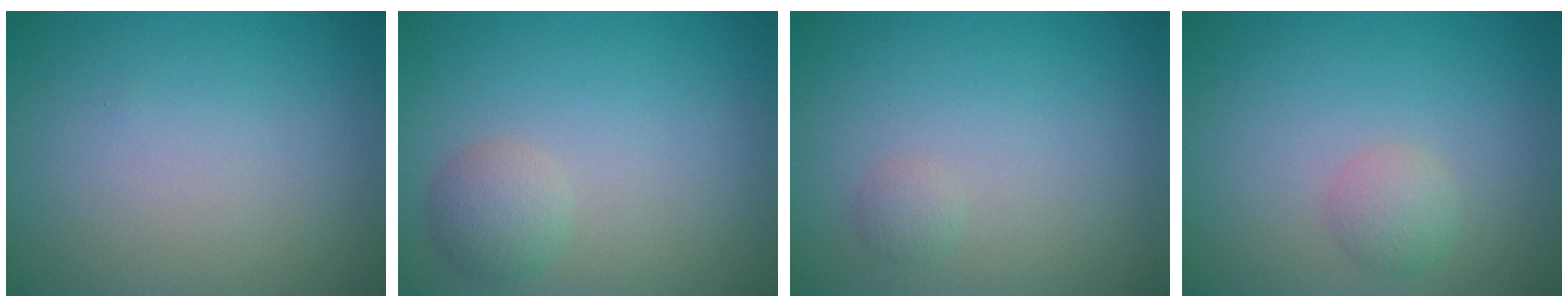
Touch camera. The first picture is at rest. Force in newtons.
{"total": 2.2, "press": 2.2, "slide": 0.1}
{"total": 0.8, "press": 0.8, "slide": 0.1}
{"total": 1.7, "press": 1.7, "slide": 0.1}